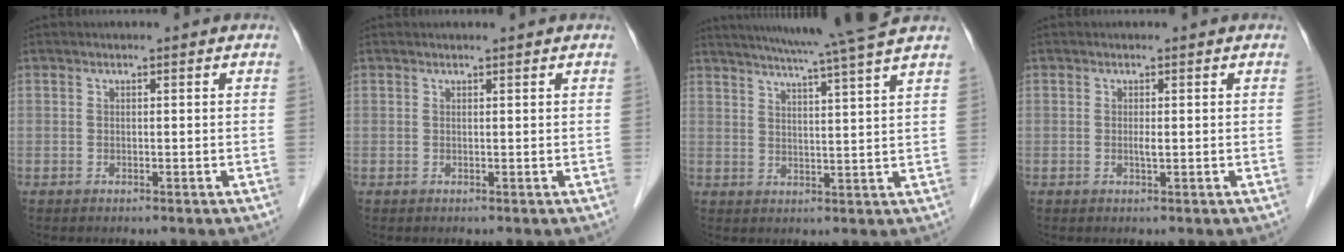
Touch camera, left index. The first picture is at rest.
{"total": 1.0, "force": [1.0, -0.2, 0.2], "torque": [0.003, 0.008, 0.020]}
{"total": 13.3, "force": [11.2, -1.9, 6.9], "torque": [-0.112, -0.001, 0.150]}
{"total": 0.8, "force": [0.2, 0.1, 0.8], "torque": [-0.013, 0.000, 0.005]}